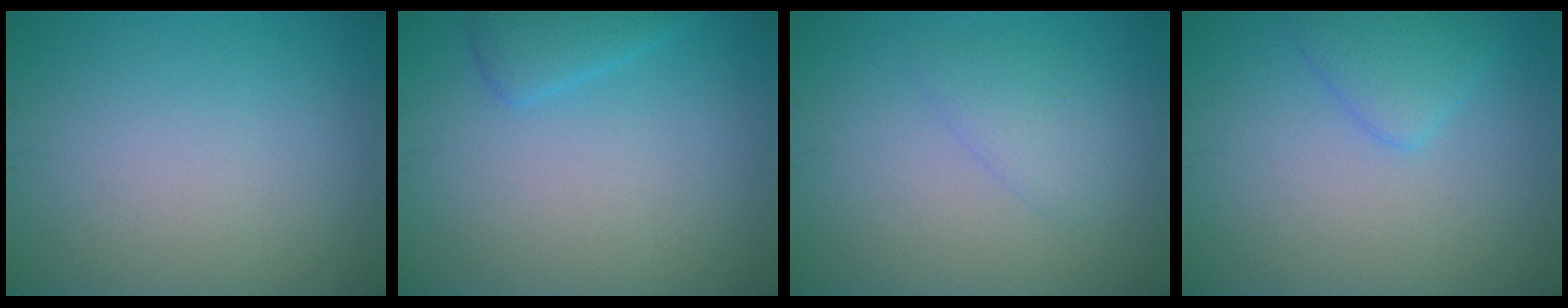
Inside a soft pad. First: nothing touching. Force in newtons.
{"total": 2.0, "press": 2.0, "slide": 0.2}
{"total": 1.9, "press": 1.9, "slide": 0.1}
{"total": 2.3, "press": 2.3, "slide": 0.2}